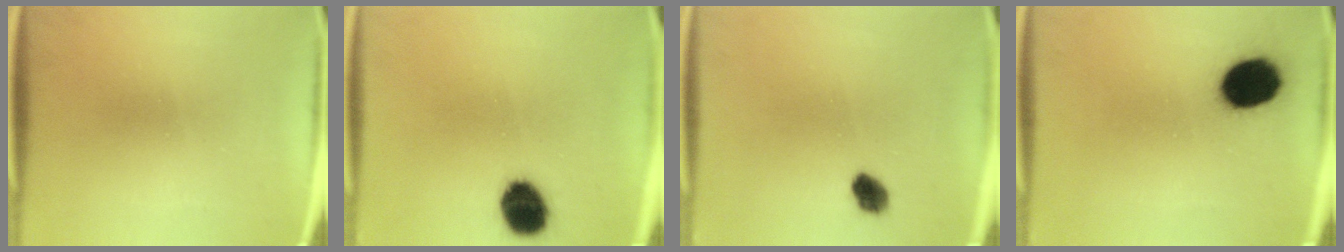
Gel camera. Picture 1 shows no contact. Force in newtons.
{"total": 9.1}
{"total": 3.9}
{"total": 12.5}